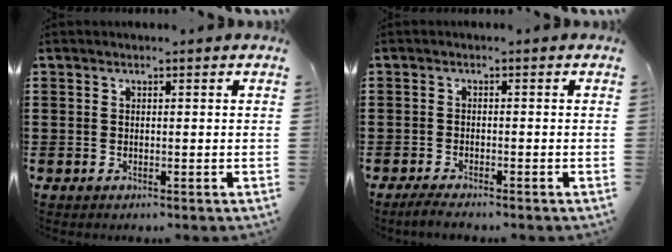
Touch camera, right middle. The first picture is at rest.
{"total": 1.8, "force": [-1.6, 0.1, 0.8], "torque": [-0.022, -0.001, -0.033]}